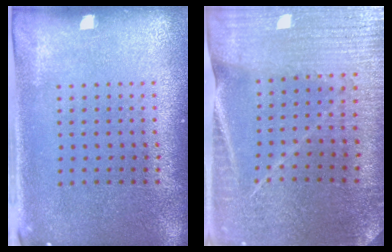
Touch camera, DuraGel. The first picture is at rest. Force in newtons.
{"total": 2.3, "press": 2.3, "slide": 0.1}